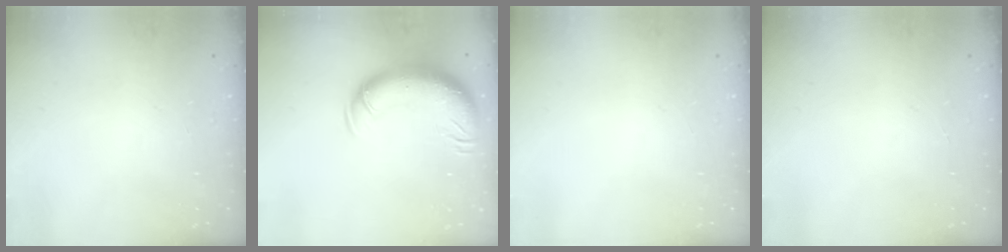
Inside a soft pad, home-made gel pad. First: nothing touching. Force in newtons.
{"total": 13.1, "press": 12.8, "slide": 3.1}
{"total": 0.0}
{"total": 0.0}